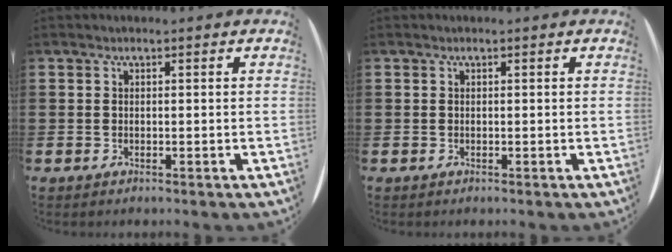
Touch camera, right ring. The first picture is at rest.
{"total": 0.0}